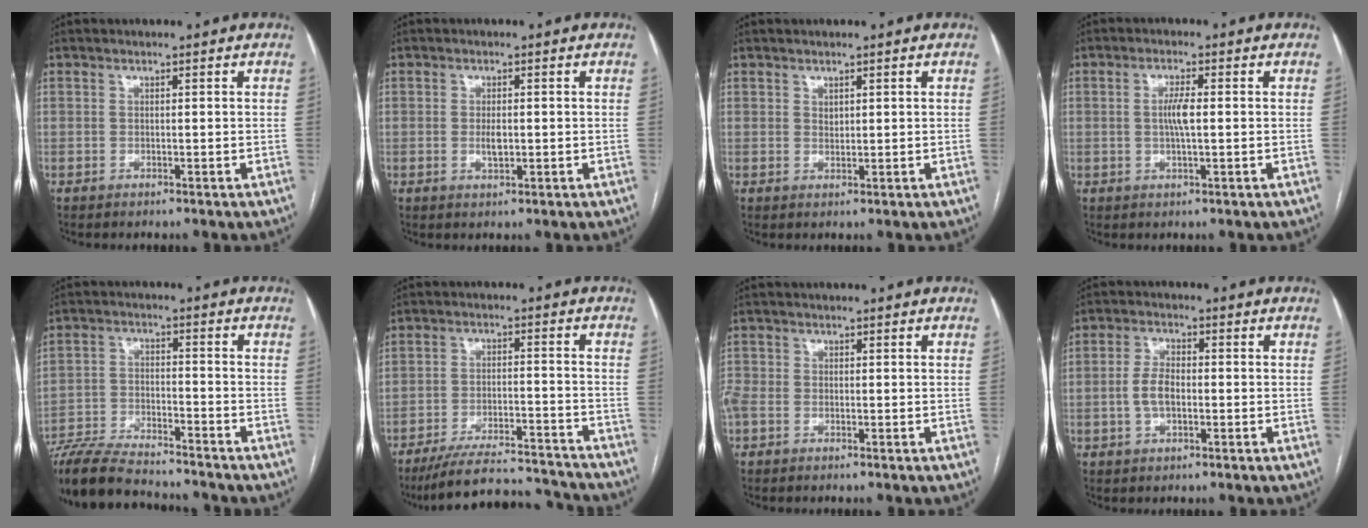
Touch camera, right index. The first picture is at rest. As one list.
[{"total": 1.9, "force": [-0.1, 0.7, 1.7], "torque": [-0.036, 0.000, 0.004]}, {"total": 0.9, "force": [0.6, 0.6, 0.5], "torque": [-0.005, -0.002, 0.012]}, {"total": 3.3, "force": [0.1, 0.3, 3.3], "torque": [-0.068, -0.003, 0.002]}, {"total": 14.9, "force": [-13.5, 1.9, 5.9], "torque": [-0.108, -0.012, -0.224]}, {"total": 16.4, "force": [-15.5, 2.3, 5.0], "torque": [-0.093, 0.002, -0.226]}, {"total": 3.5, "force": [-1.1, 2.7, 2.0], "torque": [-0.070, 0.007, -0.019]}, {"total": 4.1, "force": [-0.7, 2.1, 3.5], "torque": [-0.079, 0.010, -0.011]}]